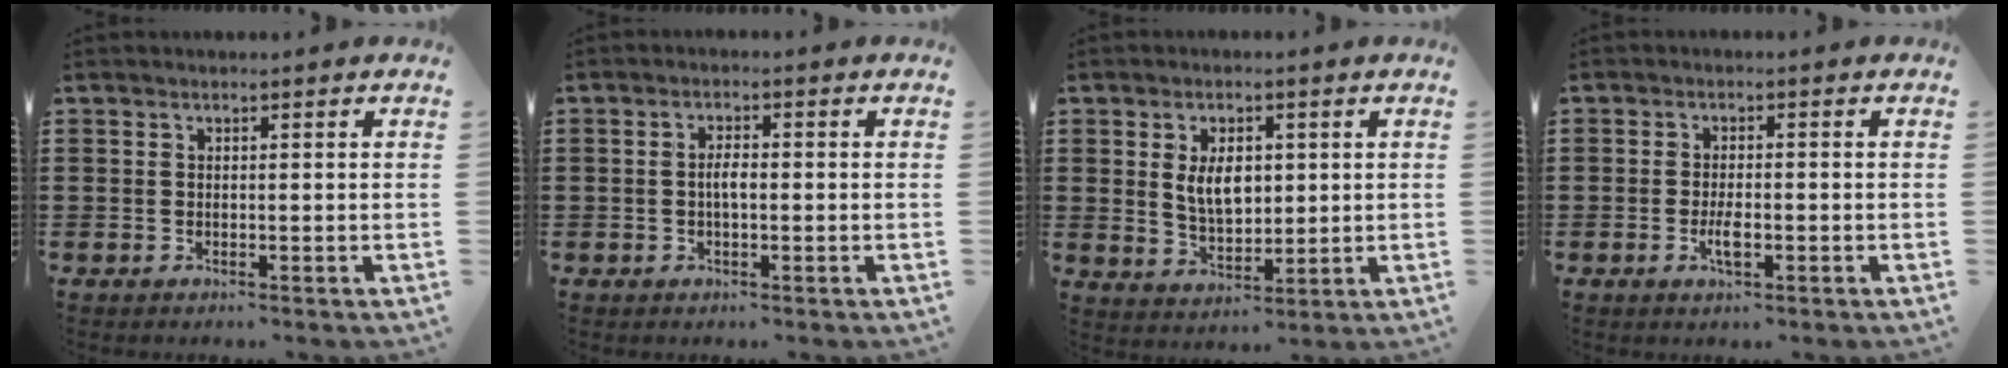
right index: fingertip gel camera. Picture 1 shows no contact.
{"total": 2.3, "force": [-0.3, 0.8, 2.2], "torque": [-0.041, 0.002, -0.006]}
{"total": 6.0, "force": [1.2, 3.4, 4.8], "torque": [-0.085, 0.005, 0.015]}
{"total": 3.2, "force": [-1.1, 0.9, 2.8], "torque": [-0.064, -0.006, -0.023]}